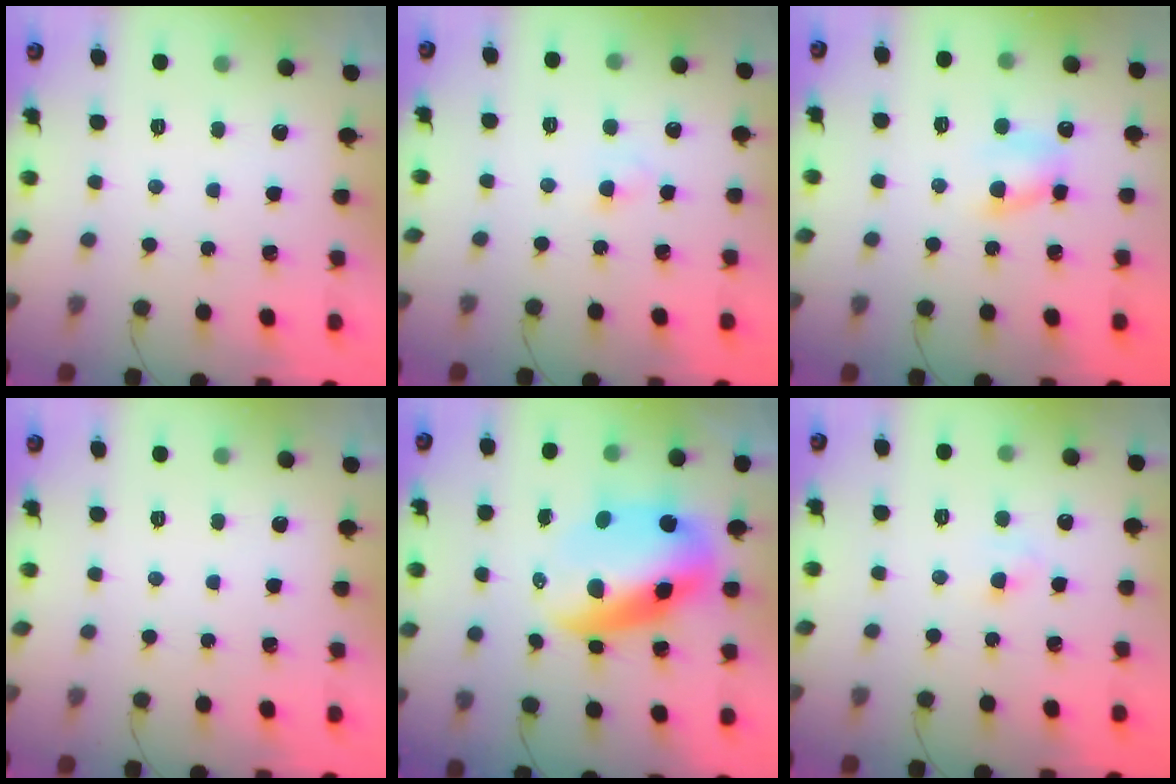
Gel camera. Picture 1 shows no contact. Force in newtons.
{"total": 2.6, "press": 2.4, "slide": 1.0}
{"total": 6.0, "press": 5.9, "slide": 1.3}
{"total": 0.0}
{"total": 12.2, "press": 11.9, "slide": 2.8}
{"total": 2.8, "press": 2.6, "slide": 0.9}